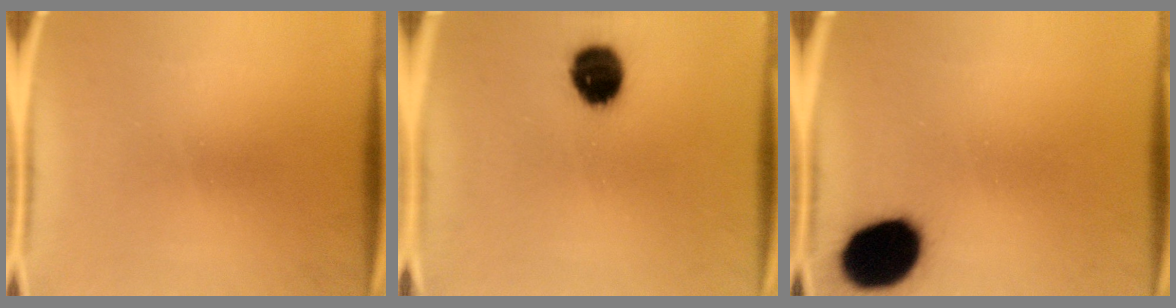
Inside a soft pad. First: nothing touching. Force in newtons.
{"total": 10.2}
{"total": 13.0}